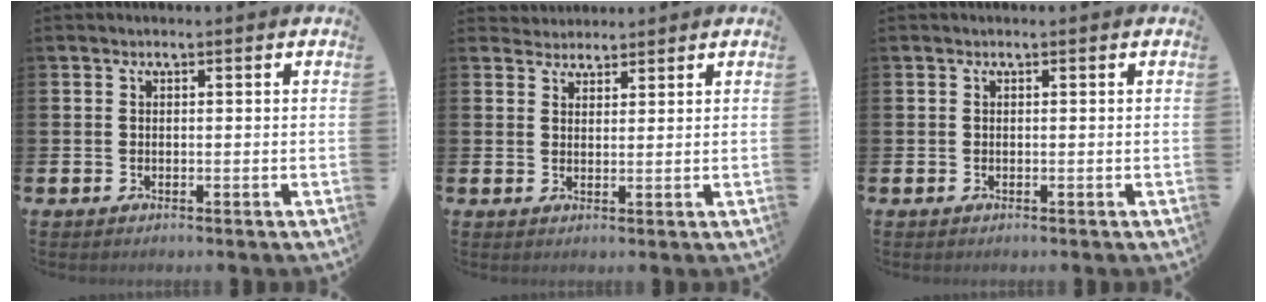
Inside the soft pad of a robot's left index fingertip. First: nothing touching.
{"total": 2.7, "force": [2.4, 1.0, -0.4], "torque": [0.006, -0.009, 0.044]}
{"total": 0.0}